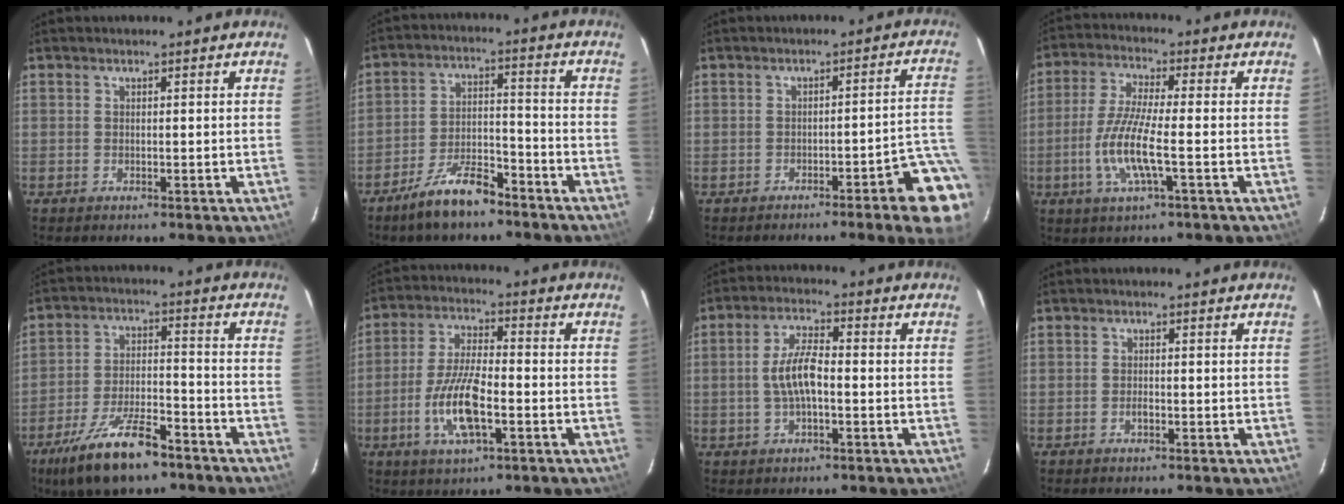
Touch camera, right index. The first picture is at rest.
{"total": 10.1, "force": [-7.9, 3.1, 5.5], "torque": [-0.120, 0.005, -0.133]}
{"total": 8.5, "force": [-5.2, 0.4, 6.7], "torque": [-0.041, 0.021, -0.059]}
{"total": 10.1, "force": [-2.9, 1.3, 9.5], "torque": [-0.202, -0.006, -0.059]}
{"total": 14.7, "force": [-10.2, 4.9, 9.3], "torque": [-0.198, -0.020, -0.172]}
{"total": 11.1, "force": [-3.9, 3.6, 9.8], "torque": [-0.202, -0.004, -0.074]}
{"total": 6.7, "force": [-1.2, 2.4, 6.1], "torque": [-0.122, 0.010, -0.022]}
{"total": 1.2, "force": [-0.7, 0.5, 0.8], "torque": [-0.016, 0.002, -0.012]}